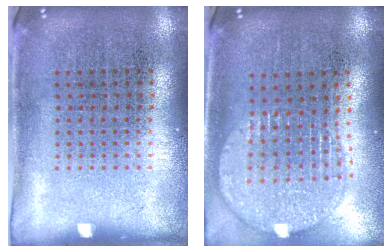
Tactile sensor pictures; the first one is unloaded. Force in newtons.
{"total": 1.9, "press": 1.6, "slide": 1.0}